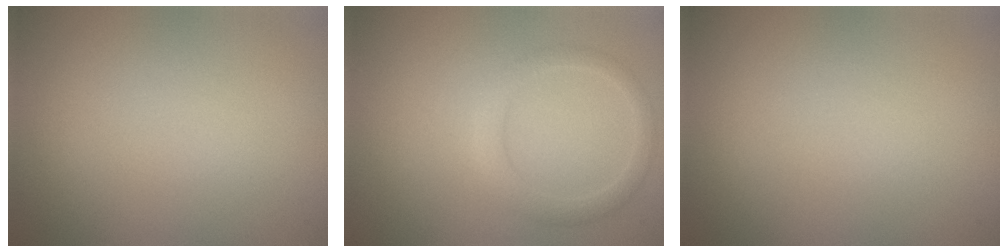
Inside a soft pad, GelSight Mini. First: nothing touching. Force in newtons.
{"total": 2.1, "press": 2.1, "slide": 0.2}
{"total": 0.0}